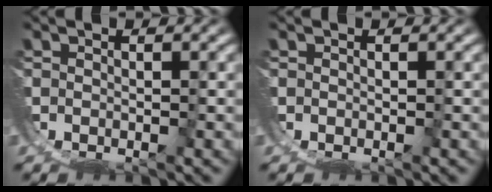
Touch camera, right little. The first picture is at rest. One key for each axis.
{"total": 0.0}